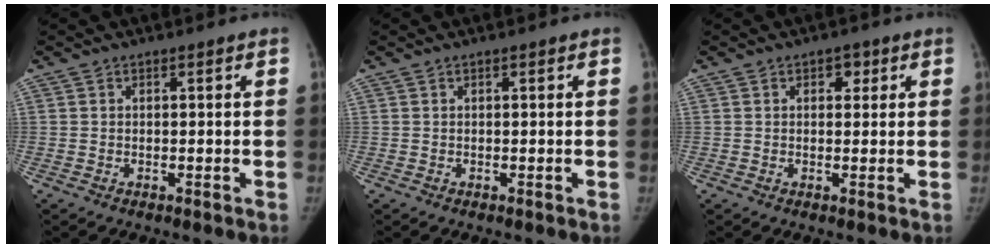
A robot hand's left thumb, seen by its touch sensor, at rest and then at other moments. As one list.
[{"total": 0.0}, {"total": 2.5, "force": [1.1, 1.7, 1.4], "torque": [0.001, -0.001, 0.011]}]